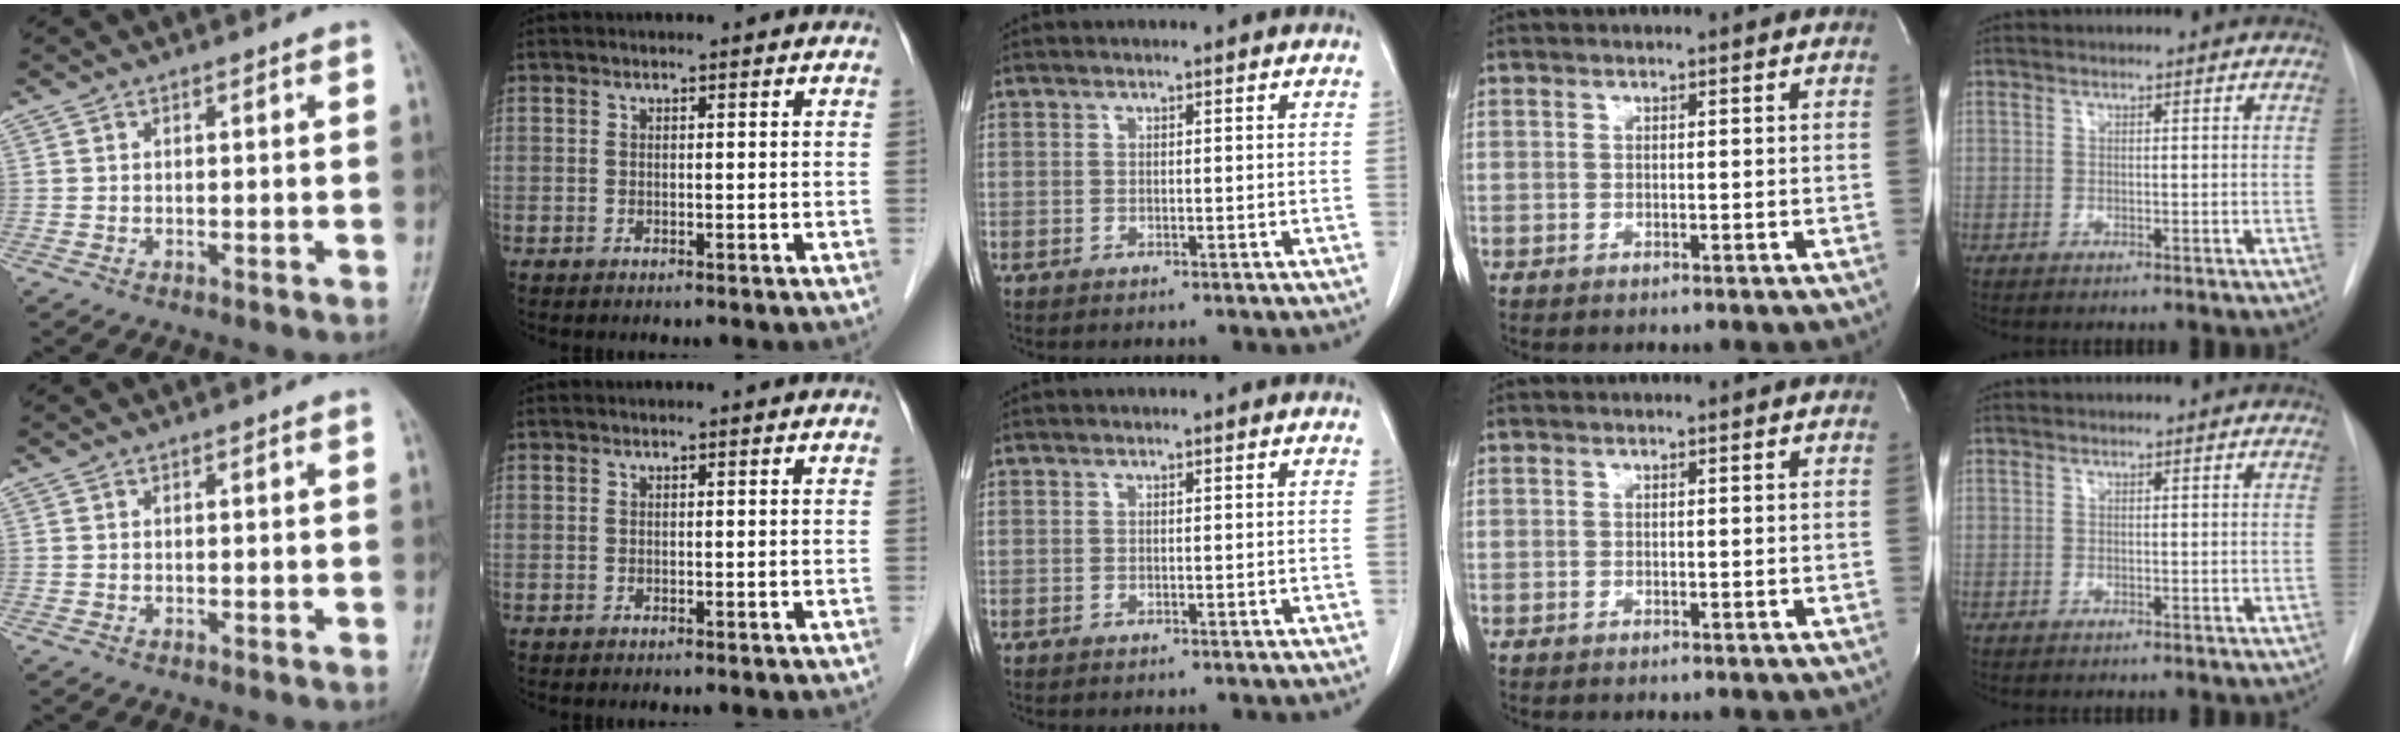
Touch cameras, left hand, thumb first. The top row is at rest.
{}